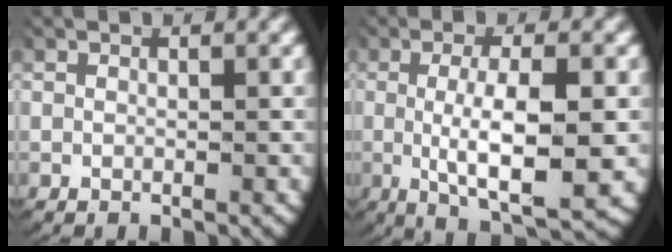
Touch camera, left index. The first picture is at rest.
{"total": 7.7, "force": [-1.6, 2.7, 7.0], "torque": [-0.129, -0.026, -0.013]}